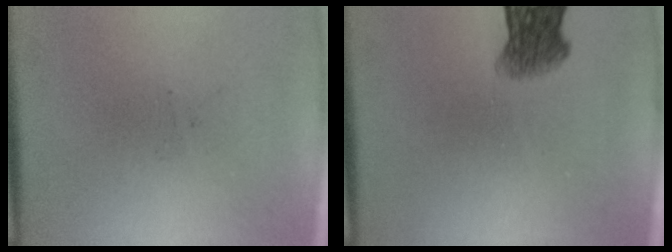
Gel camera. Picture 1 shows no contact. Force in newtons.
{"total": 4.7}